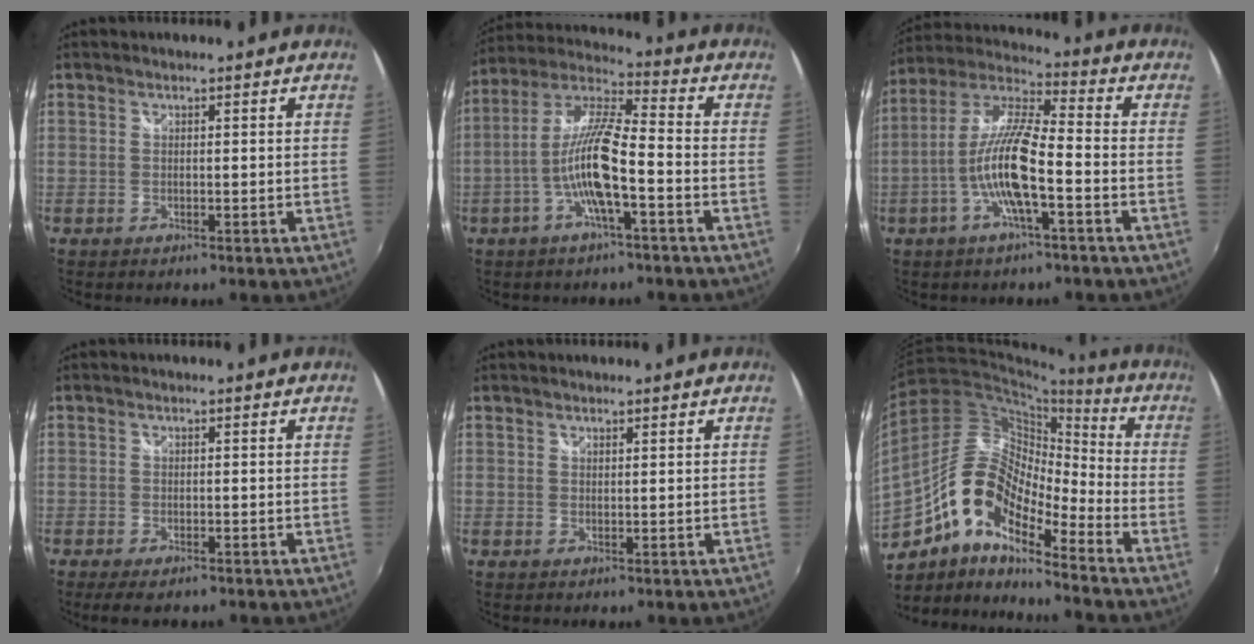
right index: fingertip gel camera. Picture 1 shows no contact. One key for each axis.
{"total": 11.9, "fx": -3.9, "fy": 1.7, "fz": 11.1, "tx": -0.219, "ty": 0.005, "tz": -0.071}
{"total": 12.3, "fx": -4.0, "fy": 1.9, "fz": 11.5, "tx": -0.226, "ty": 0.003, "tz": -0.076}
{"total": 4.1, "fx": -3.0, "fy": 1.4, "fz": 2.5, "tx": -0.054, "ty": -0.018, "tz": -0.050}
{"total": 0.6, "fx": 0.6, "fy": 0.1, "fz": 0.1, "tx": -0.002, "ty": 0.000, "tz": 0.010}
{"total": 16.4, "fx": -8.9, "fy": 6.4, "fz": 12.2, "tx": -0.218, "ty": 0.008, "tz": -0.182}